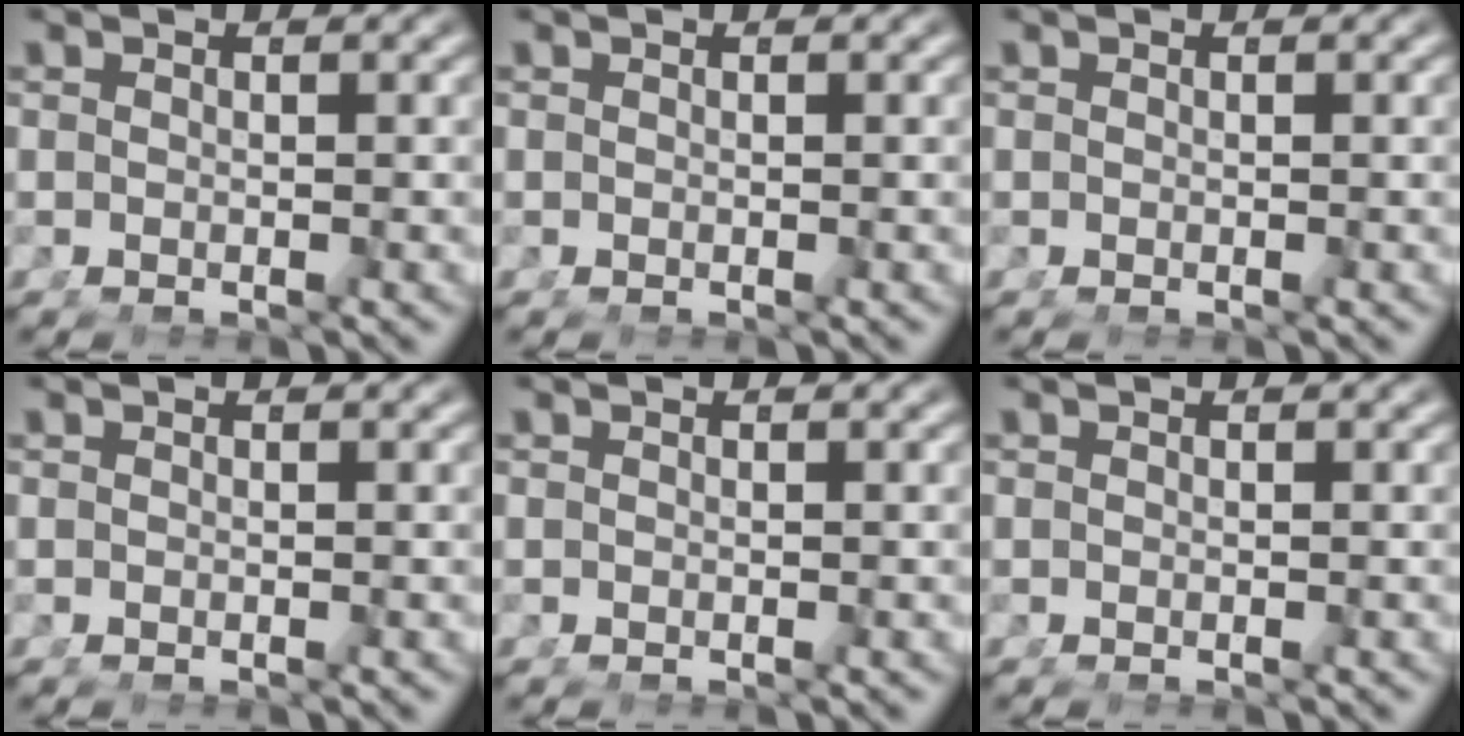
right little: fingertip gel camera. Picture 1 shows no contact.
{"total": 0.0}
{"total": 0.0}
{"total": 0.0}
{"total": 0.0}
{"total": 0.0}